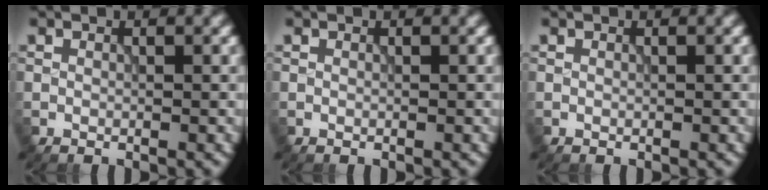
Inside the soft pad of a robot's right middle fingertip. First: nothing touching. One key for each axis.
{"total": 0.0}
{"total": 0.0}